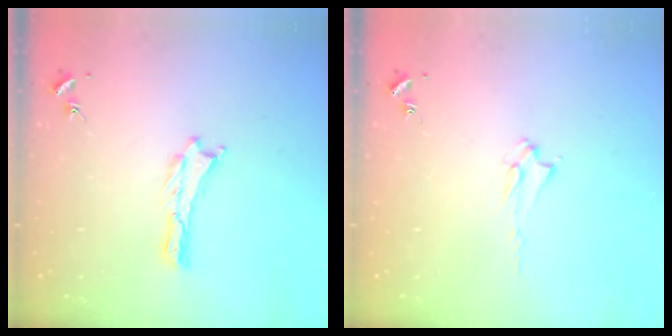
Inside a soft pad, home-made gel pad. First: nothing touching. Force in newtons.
{"total": 1.9, "press": 1.8, "slide": 0.4}